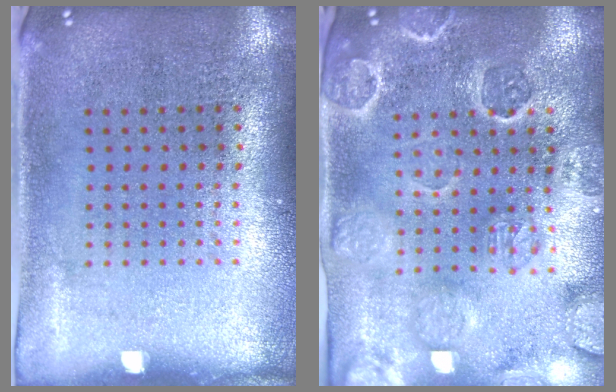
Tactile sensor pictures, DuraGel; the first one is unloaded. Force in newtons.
{"total": 3.2, "press": 3.0, "slide": 1.1}